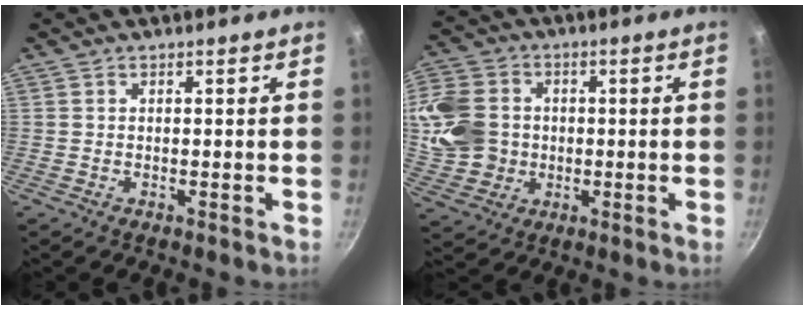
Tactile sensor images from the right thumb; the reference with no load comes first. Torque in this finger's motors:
{"motor_torque": [-0.35, 0.48, 0.37, 0.54, 0.06]}